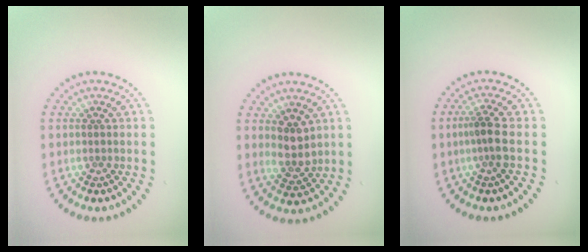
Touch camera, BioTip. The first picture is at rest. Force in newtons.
{"total": 2.6, "press": 2.5, "slide": 0.9}
{"total": 2.2, "press": 1.7, "slide": 1.4}